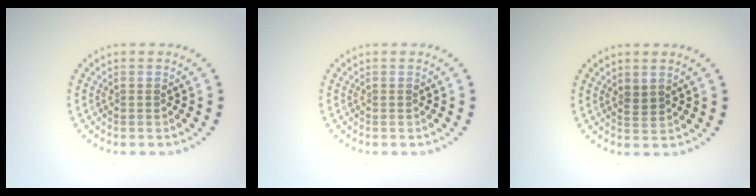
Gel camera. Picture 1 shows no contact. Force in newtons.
{"total": 0.0}
{"total": 1.2, "press": 1.0, "slide": 0.6}